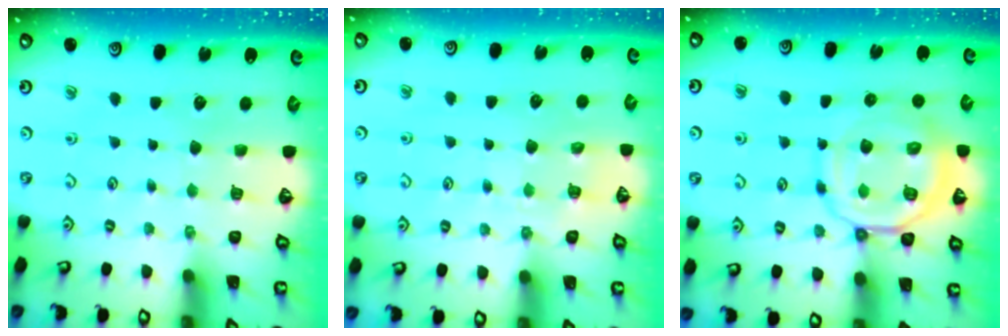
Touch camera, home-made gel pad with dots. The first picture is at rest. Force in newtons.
{"total": 6.3, "press": 6.3, "slide": 0.8}
{"total": 14.0, "press": 14.0, "slide": 1.5}